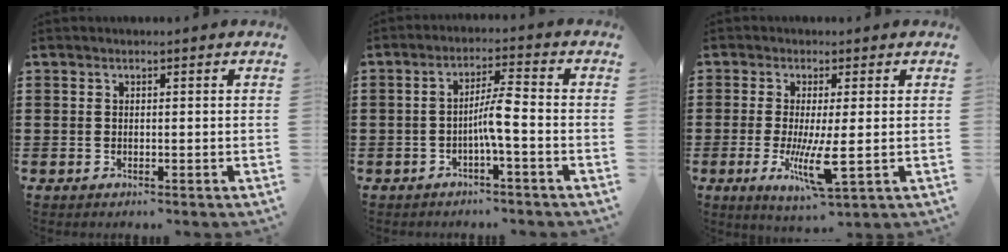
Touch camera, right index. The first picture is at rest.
{"total": 4.9, "force": [-1.6, 0.3, 4.7], "torque": [-0.093, 0.002, -0.036]}
{"total": 7.8, "force": [-1.5, 1.2, 7.5], "torque": [-0.154, -0.027, -0.025]}